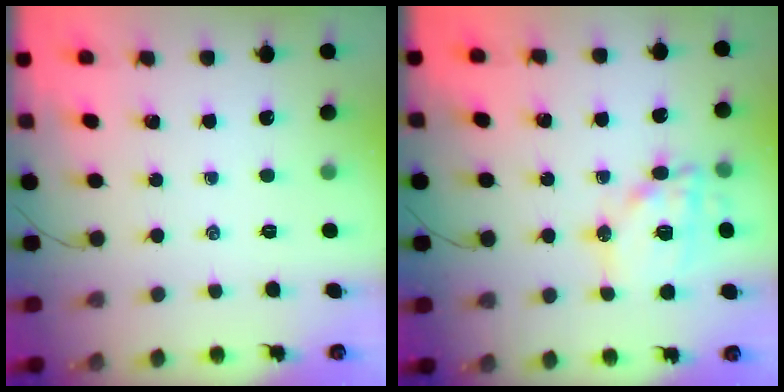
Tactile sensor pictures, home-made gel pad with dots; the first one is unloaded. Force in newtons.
{"total": 12.8, "press": 12.7, "slide": 1.9}